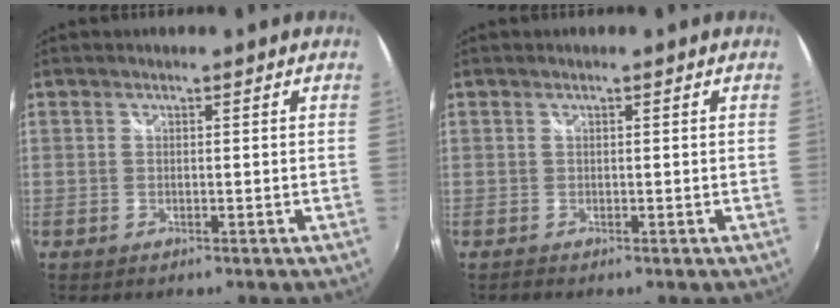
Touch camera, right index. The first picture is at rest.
{"total": 0.0}